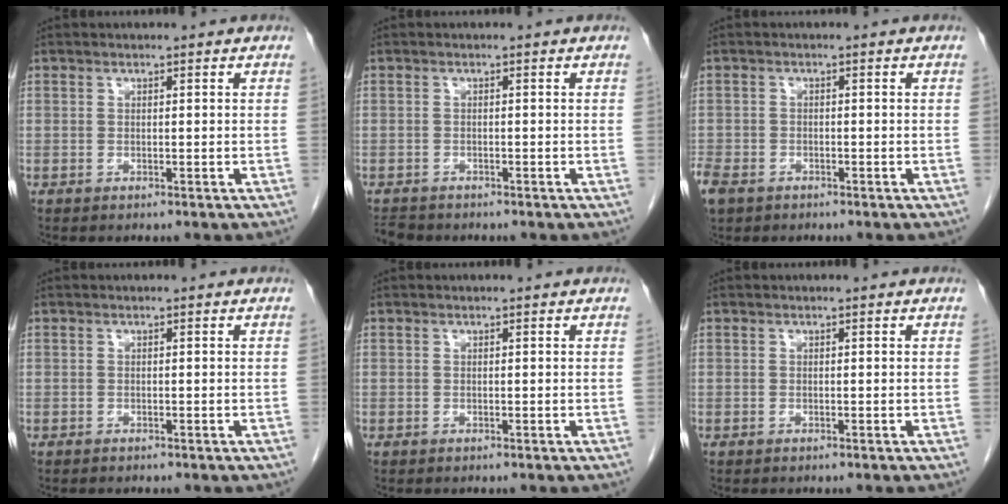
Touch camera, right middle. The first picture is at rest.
{"total": 2.5, "force": [-2.3, 0.8, 0.3], "torque": [-0.010, -0.009, -0.038]}
{"total": 5.5, "force": [-3.7, 3.5, 2.3], "torque": [-0.056, -0.007, -0.063]}
{"total": 0.5, "force": [-0.5, 0.1, 0.2], "torque": [-0.013, -0.002, -0.007]}
{"total": 0.0}
{"total": 0.0}